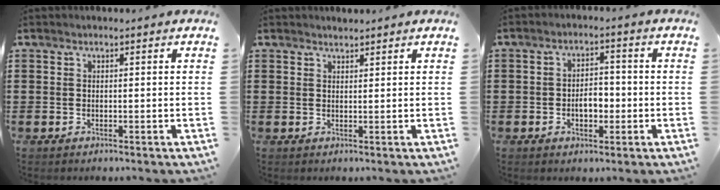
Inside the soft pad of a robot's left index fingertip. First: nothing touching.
{"total": 1.1, "force": [1.1, 0.2, 0.2], "torque": [-0.005, 0.000, 0.022]}
{"total": 4.2, "force": [-1.1, 2.2, 3.4], "torque": [-0.055, 0.003, -0.023]}